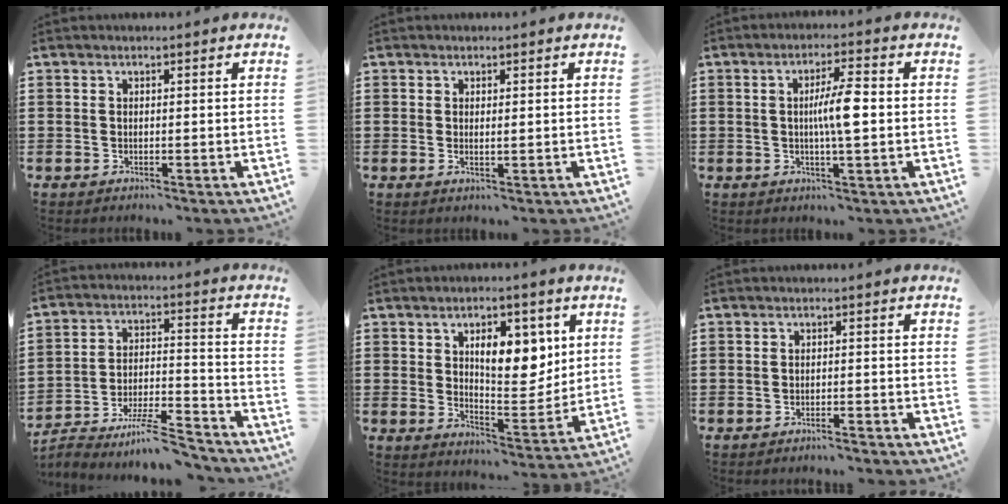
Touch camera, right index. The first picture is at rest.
{"total": 0.9, "force": [0.2, 0.2, 0.9], "torque": [-0.018, 0.002, 0.003]}
{"total": 6.1, "force": [0.0, 0.8, 6.0], "torque": [-0.107, 0.001, -0.004]}
{"total": 8.4, "force": [-7.2, 1.3, 4.2], "torque": [-0.068, 0.012, -0.137]}
{"total": 9.0, "force": [3.6, 4.7, 6.7], "torque": [-0.099, -0.005, 0.054]}
{"total": 1.3, "force": [-1.3, -0.2, 0.2], "torque": [-0.006, 0.002, -0.026]}